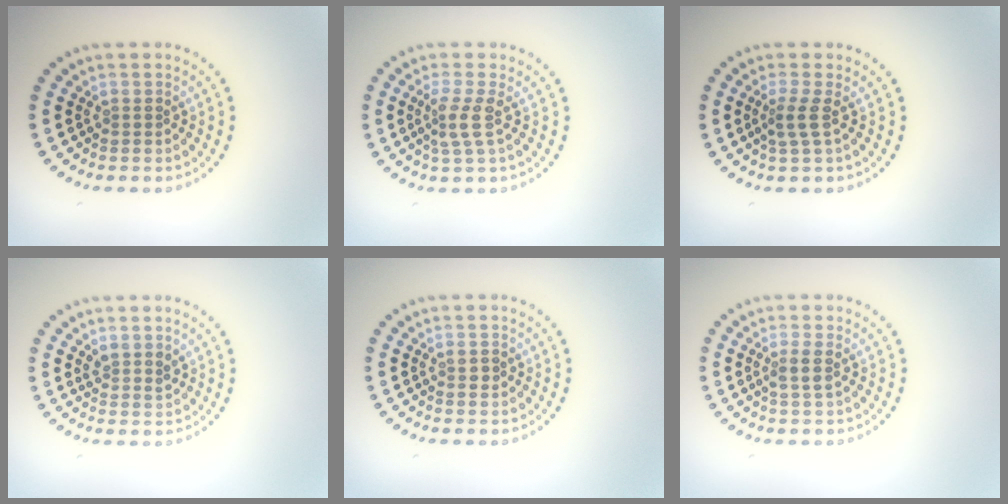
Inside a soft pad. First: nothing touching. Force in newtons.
{"total": 2.3, "press": 1.7, "slide": 1.6}
{"total": 2.0, "press": 1.3, "slide": 1.4}
{"total": 1.5, "press": 1.3, "slide": 0.8}
{"total": 1.2, "press": 1.2, "slide": 0.2}
{"total": 1.6, "press": 1.4, "slide": 0.7}